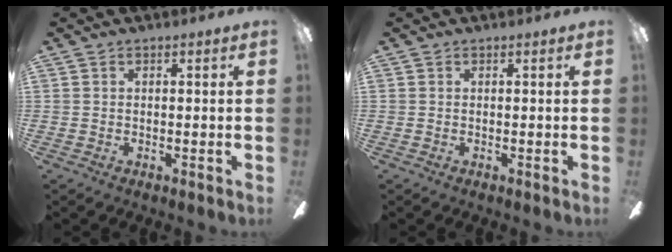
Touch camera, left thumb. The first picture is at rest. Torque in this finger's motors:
{"motor_torque": [0.00, 0.00, 0.00, 0.00, 0.00]}